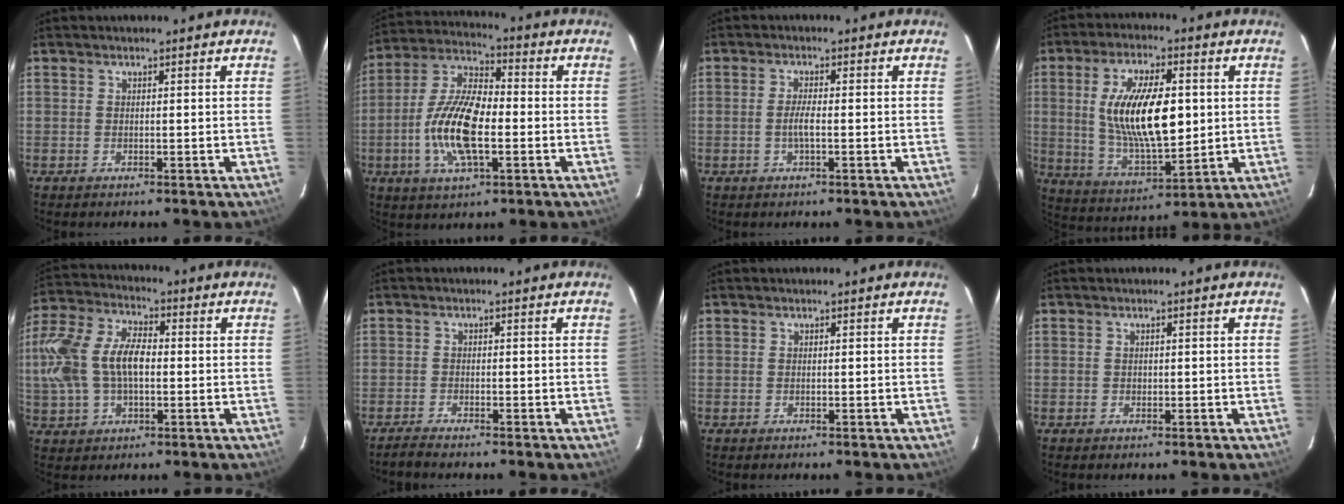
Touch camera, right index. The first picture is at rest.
{"total": 14.9, "force": [-3.2, 5.9, 13.3], "torque": [-0.274, 0.002, -0.066]}
{"total": 2.7, "force": [-0.7, 0.4, 2.5], "torque": [-0.049, 0.000, -0.014]}
{"total": 17.2, "force": [2.0, 6.8, 15.6], "torque": [-0.290, -0.002, 0.048]}
{"total": 16.5, "force": [-0.1, 10.0, 13.1], "torque": [-0.292, 0.023, 0.000]}
{"total": 2.1, "force": [-2.0, 0.1, 0.7], "torque": [-0.027, -0.004, -0.038]}
{"total": 0.0}
{"total": 0.6, "force": [-0.1, 0.6, 0.1], "torque": [0.003, 0.001, -0.001]}